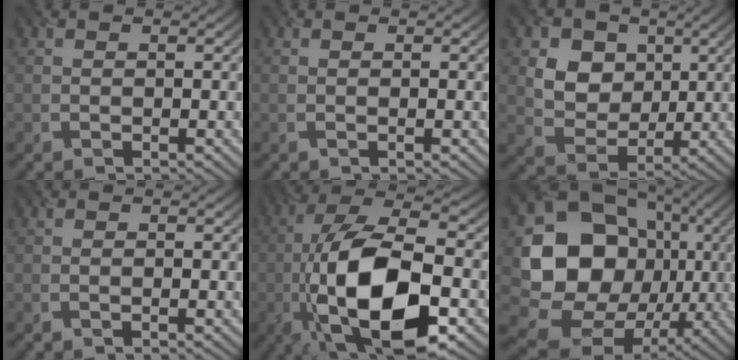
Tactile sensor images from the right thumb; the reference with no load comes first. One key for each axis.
{"total": 0.0}
{"total": 8.0, "fx": 3.0, "fy": 6.7, "fz": 3.2, "tx": -0.113, "ty": -0.008, "tz": 0.064}
{"total": 0.0}
{"total": 16.9, "fx": -4.9, "fy": 7.3, "fz": 14.5, "tx": -0.290, "ty": 0.001, "tz": -0.086}
{"total": 18.3, "fx": 0.4, "fy": 15.6, "fz": 9.6, "tx": -0.195, "ty": -0.040, "tz": 0.025}